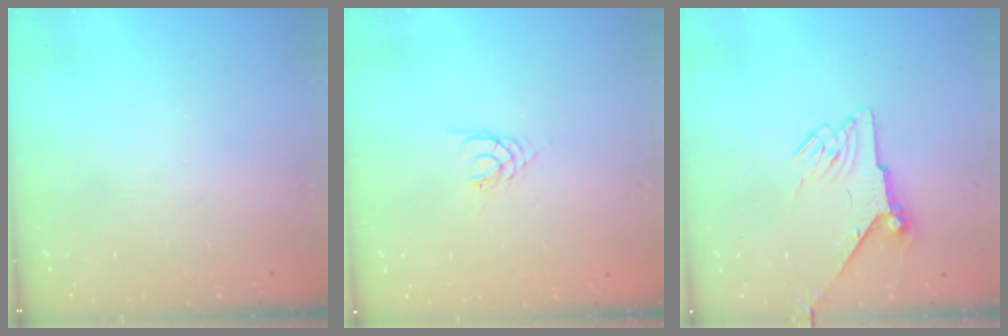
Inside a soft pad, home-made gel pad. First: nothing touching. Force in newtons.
{"total": 3.6, "press": 3.6, "slide": 0.5}
{"total": 6.3, "press": 6.2, "slide": 1.0}